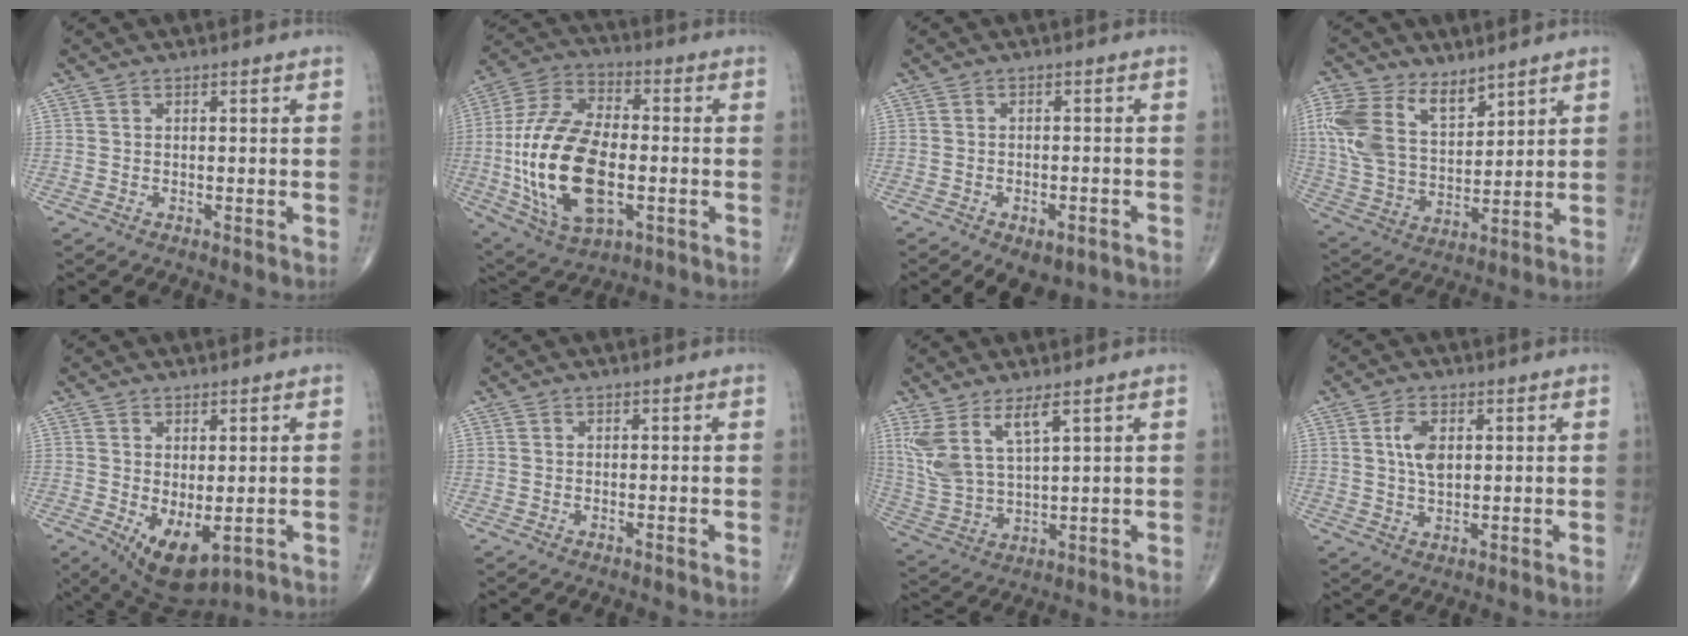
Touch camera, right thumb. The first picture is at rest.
{"total": 22.5, "force": [-3.4, 12.0, 18.7], "torque": [-0.372, 0.011, -0.052]}
{"total": 6.4, "force": [-4.0, 3.4, 3.7], "torque": [-0.047, 0.021, -0.051]}
{"total": 14.5, "force": [7.8, 8.5, 8.8], "torque": [-0.166, -0.027, 0.165]}
{"total": 8.0, "force": [-1.6, 3.8, 6.8], "torque": [-0.104, -0.012, -0.005]}
{"total": 0.0}
{"total": 9.6, "force": [5.2, 3.1, 7.4], "torque": [-0.168, -0.027, 0.120]}
{"total": 5.3, "force": [1.3, 2.9, 4.2], "torque": [-0.077, -0.004, 0.025]}